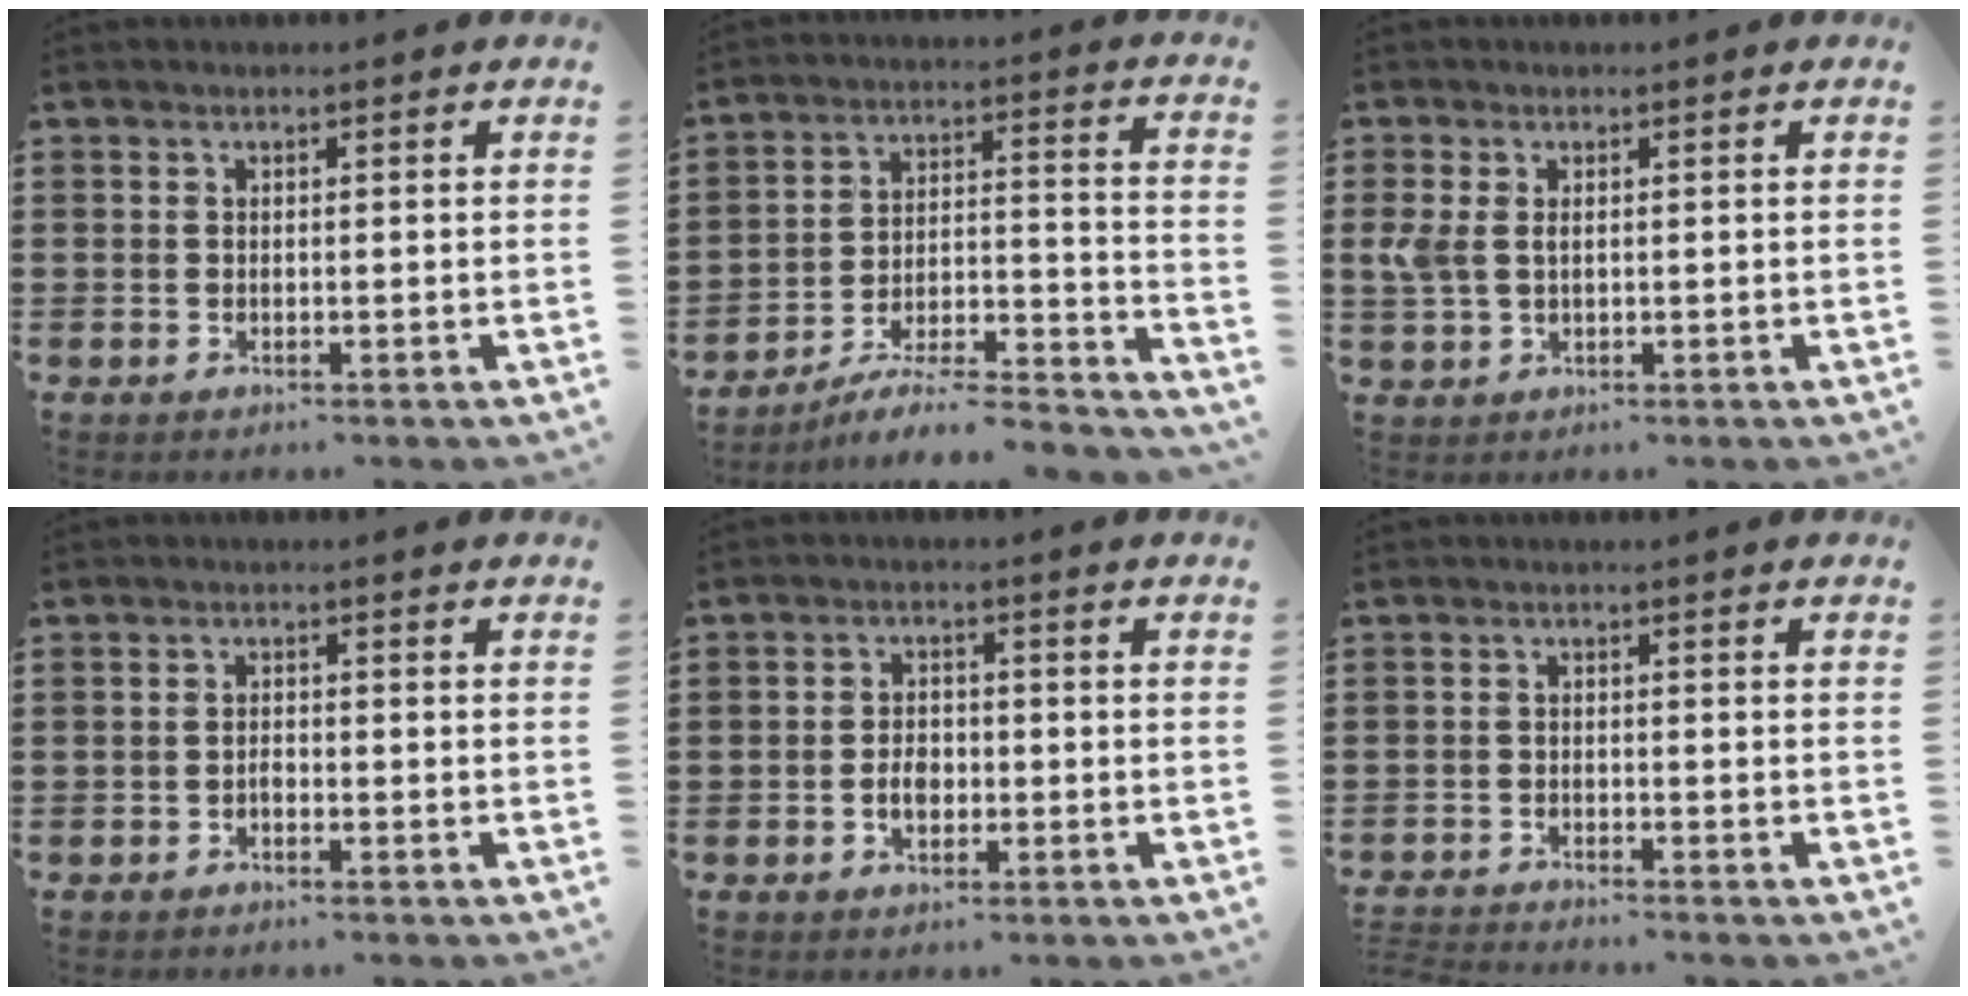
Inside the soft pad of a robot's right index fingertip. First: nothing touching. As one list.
[{"total": 6.3, "force": [-5.6, 0.9, 2.8], "torque": [-0.040, -0.004, -0.111]}, {"total": 2.9, "force": [0.6, 1.7, 2.3], "torque": [-0.065, 0.001, 0.006]}, {"total": 1.0, "force": [-0.7, 0.5, 0.5], "torque": [-0.011, -0.003, -0.013]}, {"total": 3.0, "force": [-0.9, 1.9, 2.1], "torque": [-0.034, -0.002, -0.018]}, {"total": 1.9, "force": [-1.9, -0.1, -0.1], "torque": [-0.001, 0.001, -0.041]}]